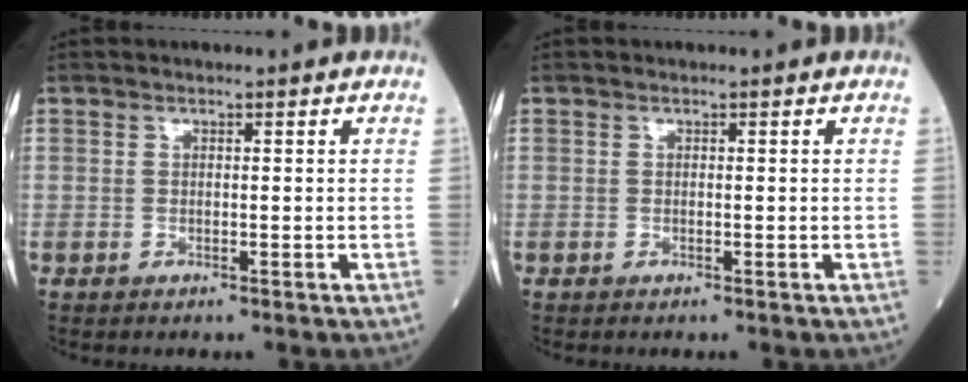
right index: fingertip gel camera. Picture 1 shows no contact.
{"total": 0.0}